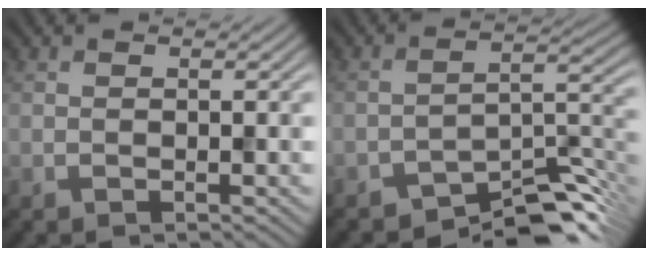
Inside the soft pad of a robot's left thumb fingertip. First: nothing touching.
{"total": 8.1, "force": [-6.7, 2.2, 3.9], "torque": [-0.042, 0.007, -0.119]}